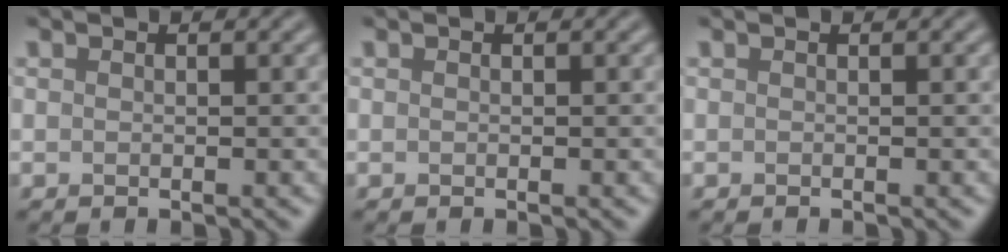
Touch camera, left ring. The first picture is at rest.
{"total": 0.0}
{"total": 0.0}